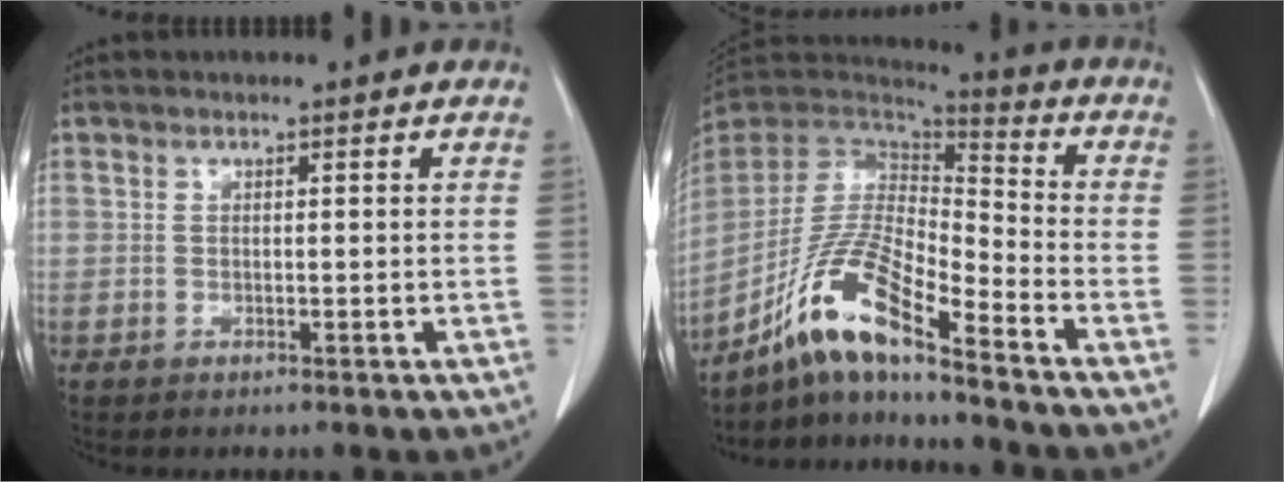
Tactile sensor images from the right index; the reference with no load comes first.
{"total": 13.7, "force": [-9.5, 1.4, 9.8], "torque": [-0.198, 0.001, -0.180]}